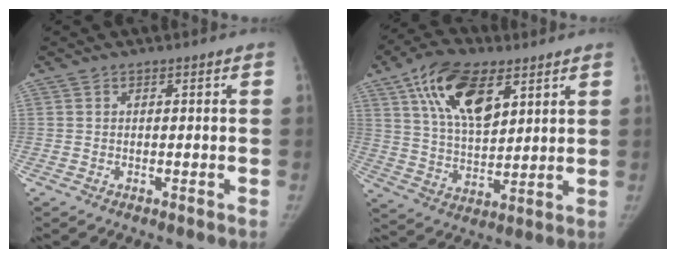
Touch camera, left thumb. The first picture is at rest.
{"total": 16.3, "force": [7.9, 8.1, 11.7], "torque": [-0.182, -0.024, 0.145]}